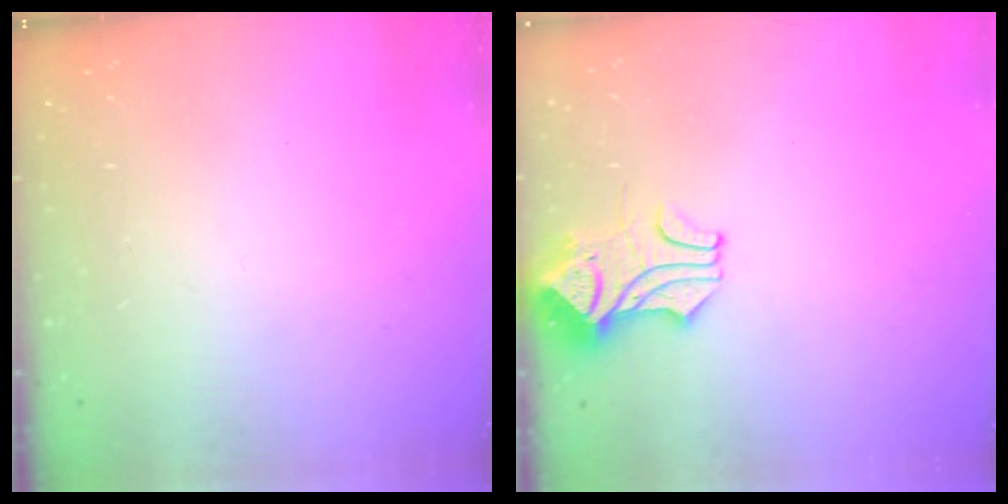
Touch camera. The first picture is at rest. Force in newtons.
{"total": 1.7, "press": 1.3, "slide": 1.1}